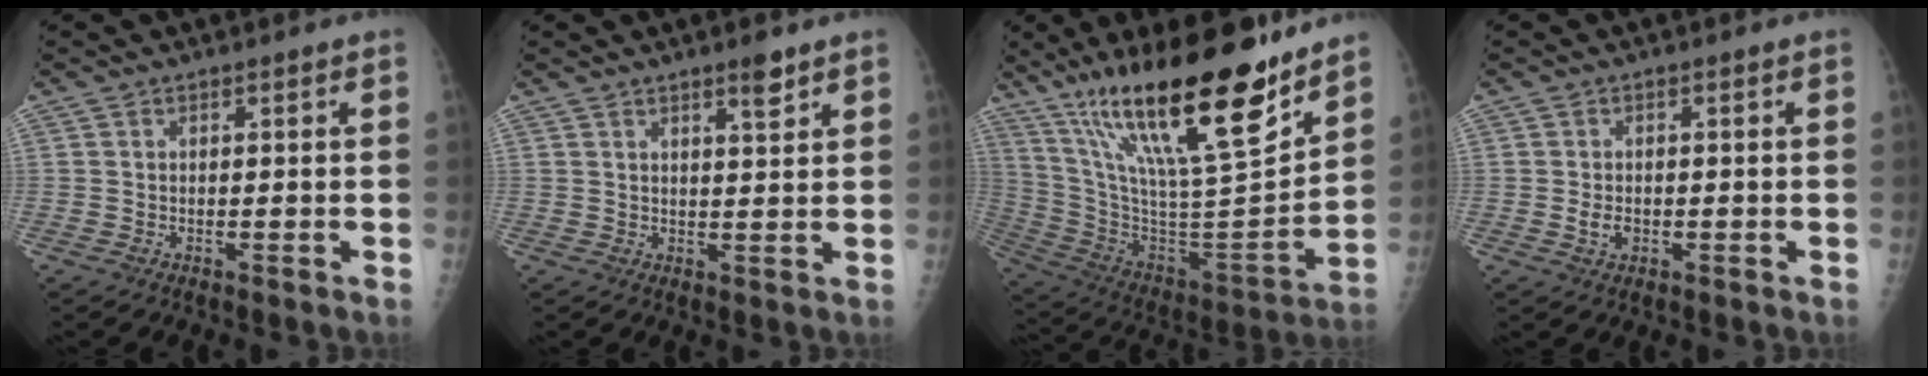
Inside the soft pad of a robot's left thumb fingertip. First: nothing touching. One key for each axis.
{"total": 3.6, "fx": 2.5, "fy": 0.7, "fz": 2.5, "tx": -0.033, "ty": -0.017, "tz": 0.039}
{"total": 29.2, "fx": 19.3, "fy": 6.3, "fz": 21.0, "tx": -0.337, "ty": -0.077, "tz": 0.336}
{"total": 2.4, "fx": -0.5, "fy": 1.7, "fz": 1.7, "tx": -0.026, "ty": 0.001, "tz": -0.006}